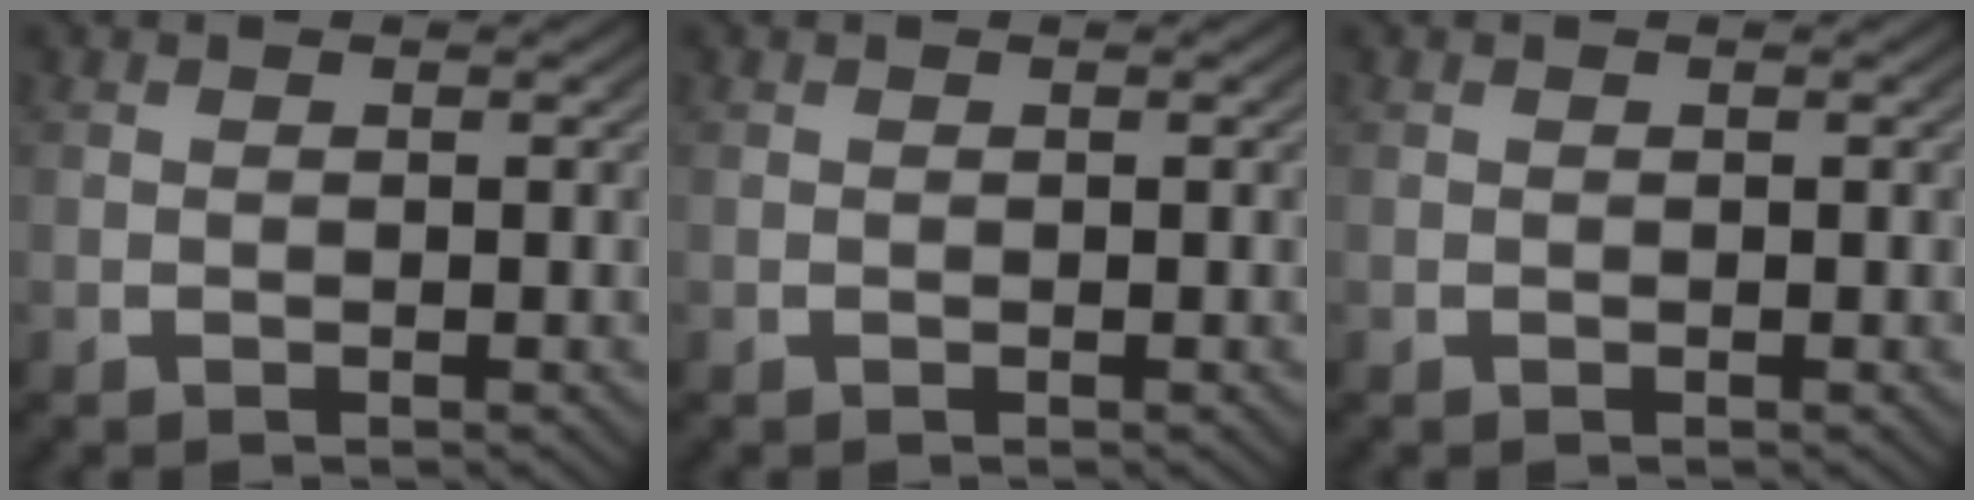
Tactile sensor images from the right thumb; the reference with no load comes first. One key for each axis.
{"total": 0.0}
{"total": 0.0}